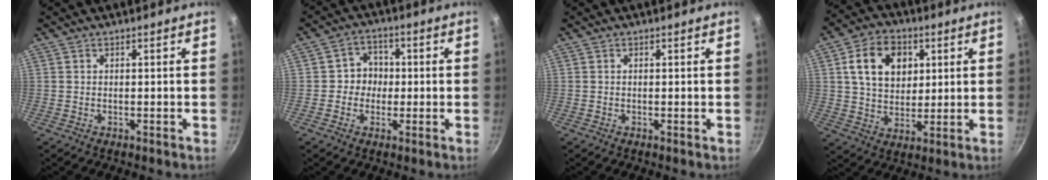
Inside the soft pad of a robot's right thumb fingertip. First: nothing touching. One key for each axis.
{"total": 5.2, "fx": -0.4, "fy": 4.9, "fz": 1.7, "tx": 0.016, "ty": 0.013, "tz": -0.017}
{"total": 0.0}
{"total": 12.7, "fx": 3.7, "fy": 9.4, "fz": 7.7, "tx": -0.104, "ty": -0.002, "tz": 0.059}